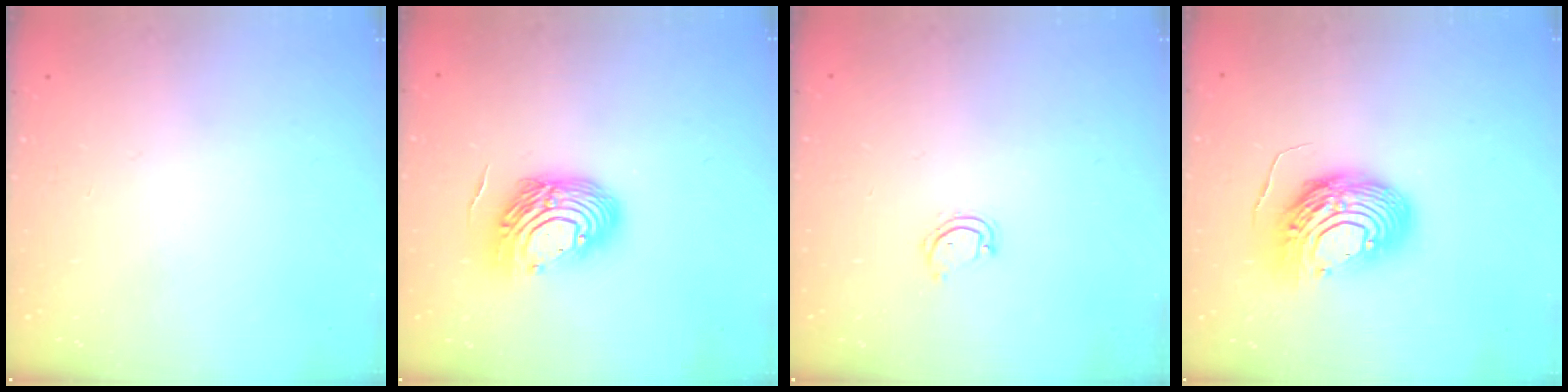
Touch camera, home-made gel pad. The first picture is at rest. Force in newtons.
{"total": 13.3, "press": 13.1, "slide": 2.3}
{"total": 3.3, "press": 3.3, "slide": 0.2}
{"total": 13.8, "press": 13.8, "slide": 1.1}